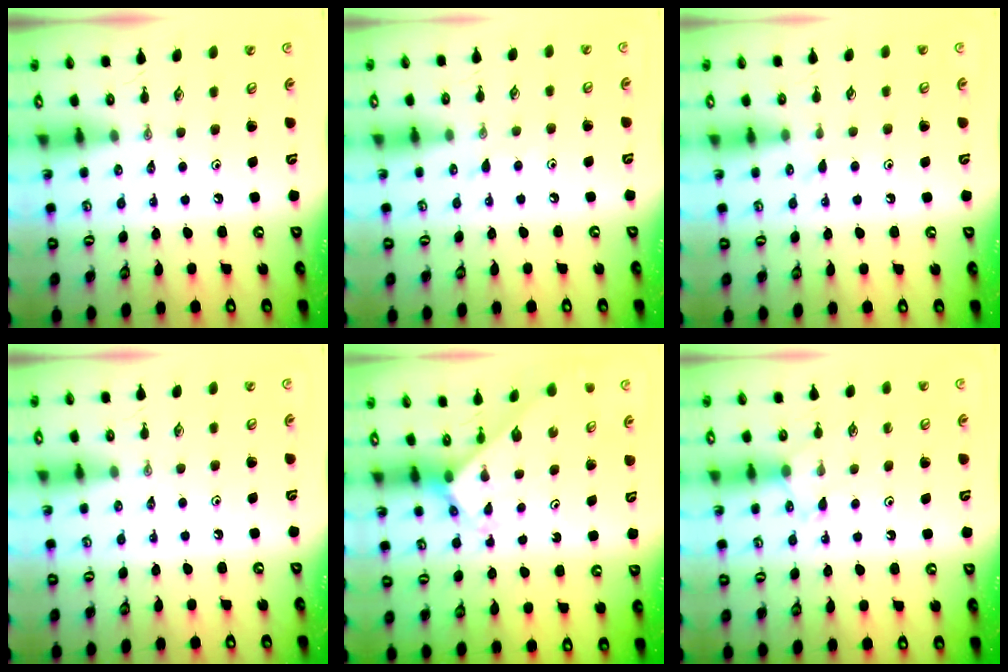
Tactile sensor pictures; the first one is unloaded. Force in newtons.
{"total": 4.8, "press": 4.8, "slide": 0.6}
{"total": 7.7, "press": 7.7, "slide": 0.7}
{"total": 0.0}
{"total": 2.9, "press": 2.9, "slide": 0.1}
{"total": 6.0, "press": 5.9, "slide": 0.6}